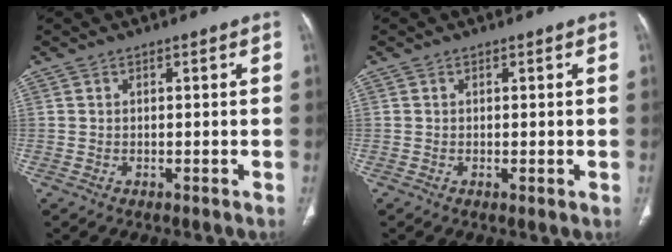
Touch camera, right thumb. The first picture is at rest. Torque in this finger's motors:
{"motor_torque": [-0.27, 0.07, -0.06, -0.10, -0.01]}